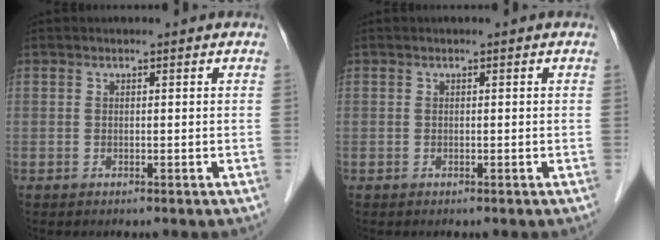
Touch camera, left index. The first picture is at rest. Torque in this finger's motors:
{"motor_torque": [-0.03, 0.05, 0.00, 0.00]}